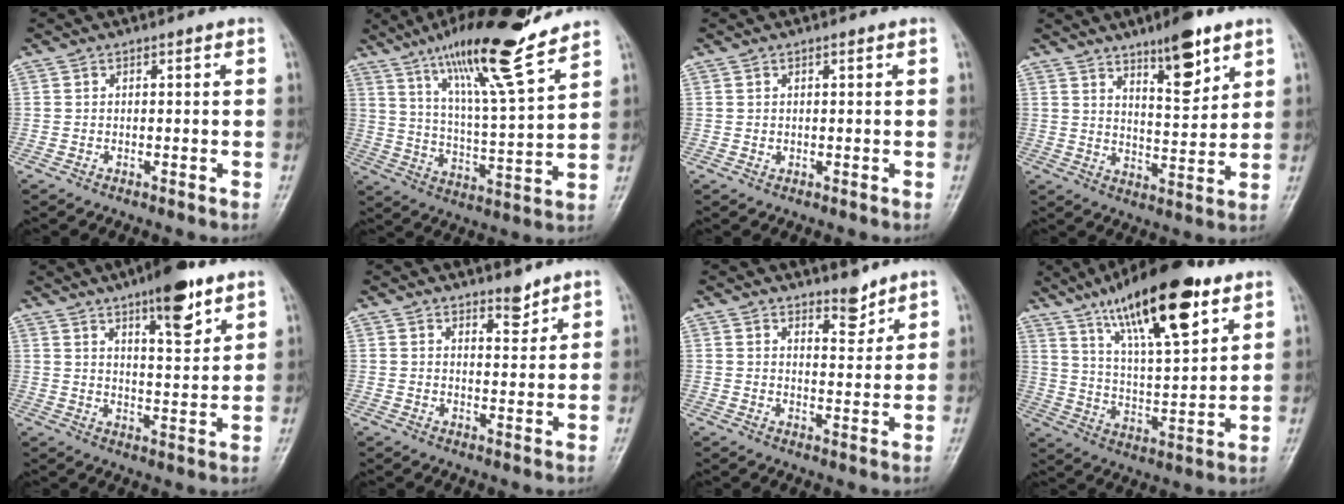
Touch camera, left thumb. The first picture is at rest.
{"total": 18.2, "force": [13.1, 1.9, 12.5], "torque": [-0.196, -0.067, 0.224]}
{"total": 0.7, "force": [0.3, 0.4, 0.5], "torque": [-0.004, -0.002, 0.008]}
{"total": 10.1, "force": [6.5, 3.0, 7.1], "torque": [-0.092, -0.046, 0.104]}
{"total": 11.0, "force": [6.9, 3.1, 7.9], "torque": [-0.100, -0.040, 0.105]}
{"total": 3.4, "force": [2.8, 1.2, 1.4], "torque": [-0.010, -0.024, 0.045]}
{"total": 4.1, "force": [3.5, 1.5, 1.6], "torque": [-0.008, -0.031, 0.056]}
{"total": 20.8, "force": [12.1, 6.1, 15.8], "torque": [-0.239, -0.043, 0.210]}